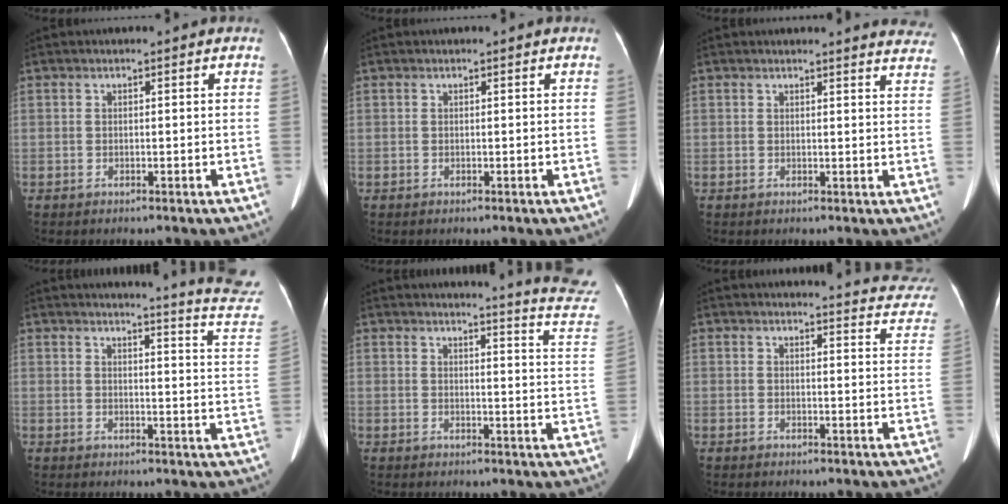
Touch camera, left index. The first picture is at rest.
{"total": 0.0}
{"total": 9.7, "force": [9.5, 0.9, 1.7], "torque": [0.005, -0.052, 0.069]}
{"total": 16.7, "force": [16.3, -1.4, 2.9], "torque": [-0.030, -0.143, 0.153]}
{"total": 16.3, "force": [15.9, -0.7, 3.4], "torque": [-0.030, -0.130, 0.147]}
{"total": 15.7, "force": [15.3, 2.3, 2.4], "torque": [0.002, -0.074, 0.137]}